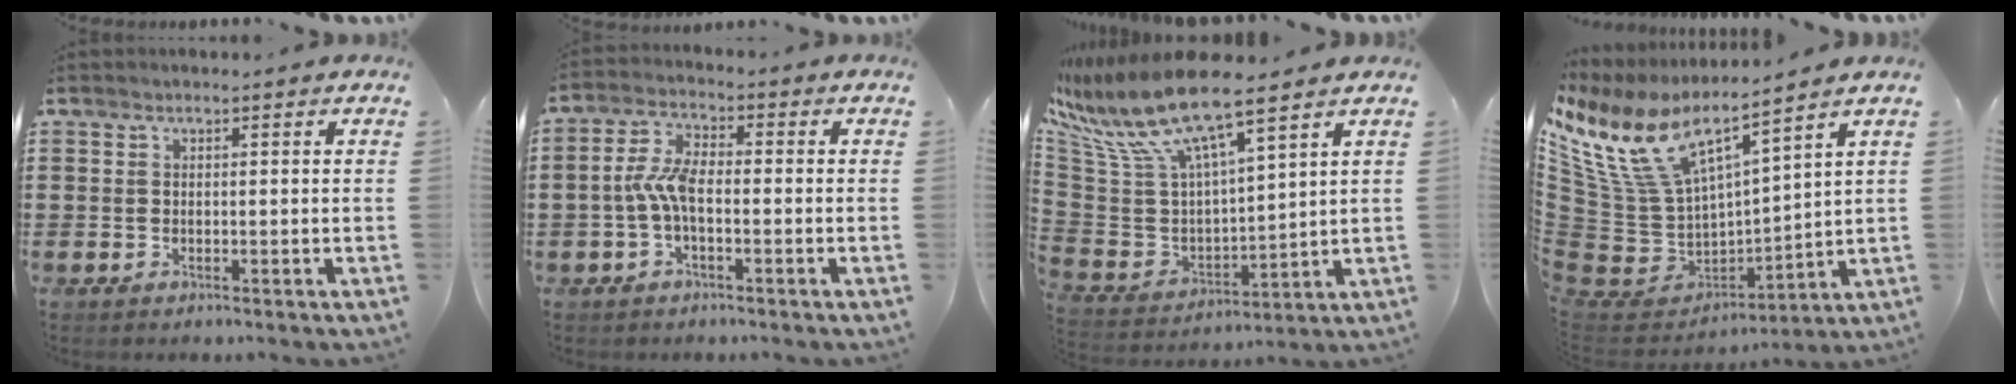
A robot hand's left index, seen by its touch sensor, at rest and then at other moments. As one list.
[{"total": 5.7, "force": [-1.2, 2.2, 5.2], "torque": [-0.127, -0.004, -0.031]}, {"total": 10.5, "force": [7.9, 1.3, 6.8], "torque": [-0.178, -0.058, 0.130]}, {"total": 11.4, "force": [7.1, 5.5, 7.1], "torque": [-0.193, -0.050, 0.125]}]